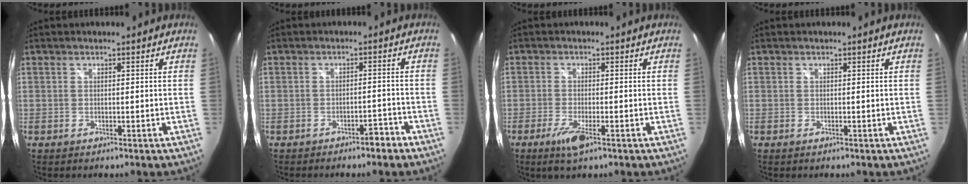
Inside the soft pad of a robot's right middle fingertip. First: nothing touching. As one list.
[{"total": 2.7, "force": [-2.3, 0.7, 1.3], "torque": [-0.026, 0.005, -0.029]}, {"total": 4.6, "force": [-2.6, 0.6, 3.8], "torque": [-0.084, -0.014, -0.050]}, {"total": 0.0}]